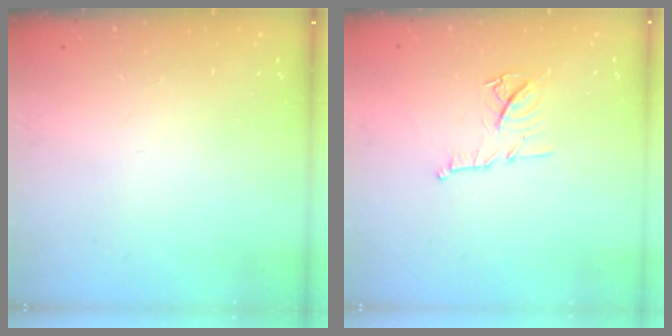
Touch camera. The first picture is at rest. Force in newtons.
{"total": 11.0, "press": 11.0, "slide": 0.1}